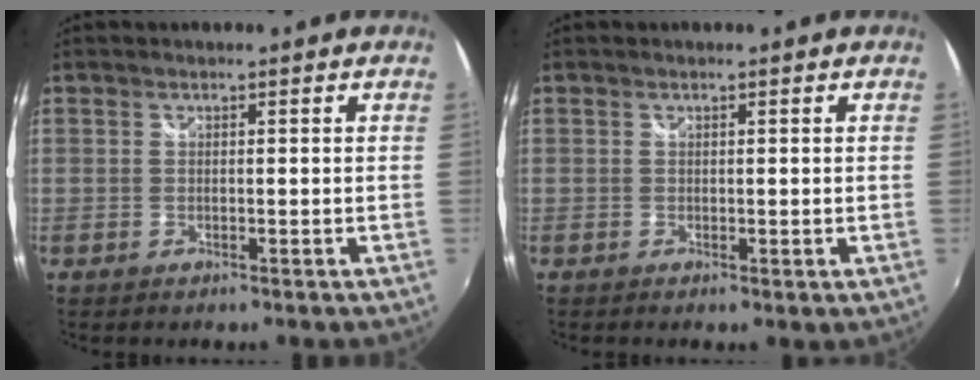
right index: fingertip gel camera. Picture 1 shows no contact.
{"total": 0.6, "force": [0.2, 0.2, 0.5], "torque": [-0.010, 0.000, 0.002]}